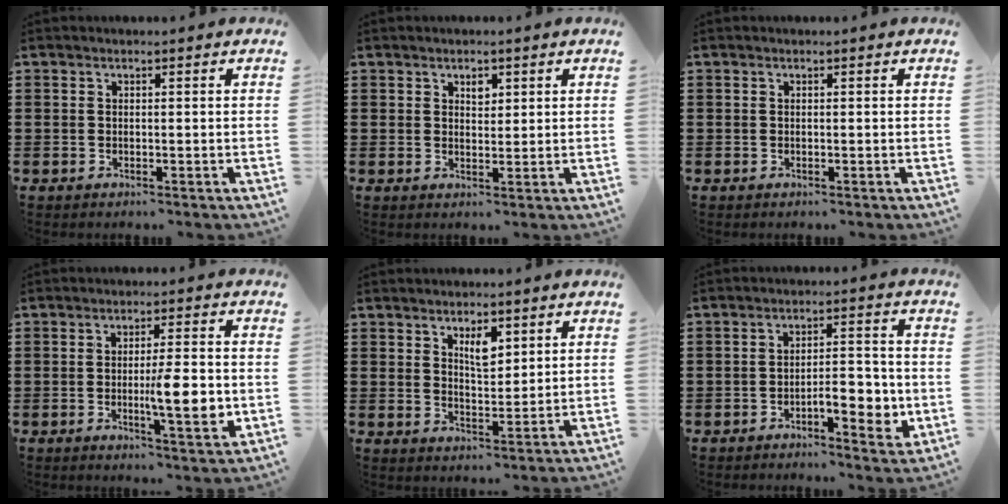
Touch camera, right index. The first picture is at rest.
{"total": 2.0, "force": [1.2, 1.2, 1.0], "torque": [-0.007, -0.002, 0.018]}
{"total": 0.0}
{"total": 8.1, "force": [-1.1, 1.2, 7.9], "torque": [-0.114, -0.012, -0.020]}
{"total": 4.2, "force": [2.4, 1.8, 2.9], "torque": [-0.047, 0.000, 0.039]}
{"total": 6.1, "force": [-2.4, 2.1, 5.2], "torque": [-0.068, 0.000, -0.044]}